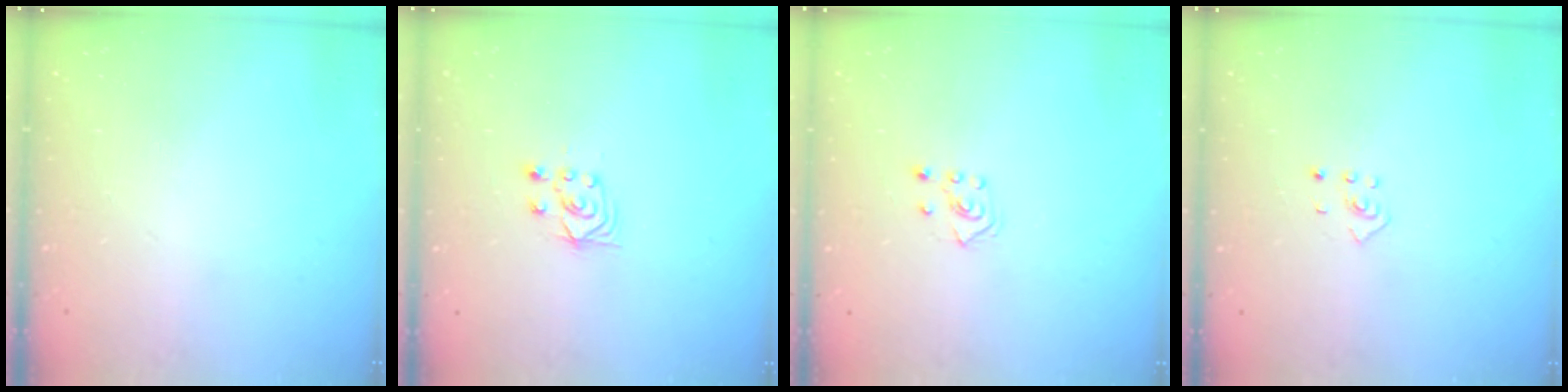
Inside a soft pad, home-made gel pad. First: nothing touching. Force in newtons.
{"total": 3.8, "press": 3.7, "slide": 0.9}
{"total": 2.8, "press": 2.7, "slide": 0.5}
{"total": 2.0, "press": 1.9, "slide": 0.8}